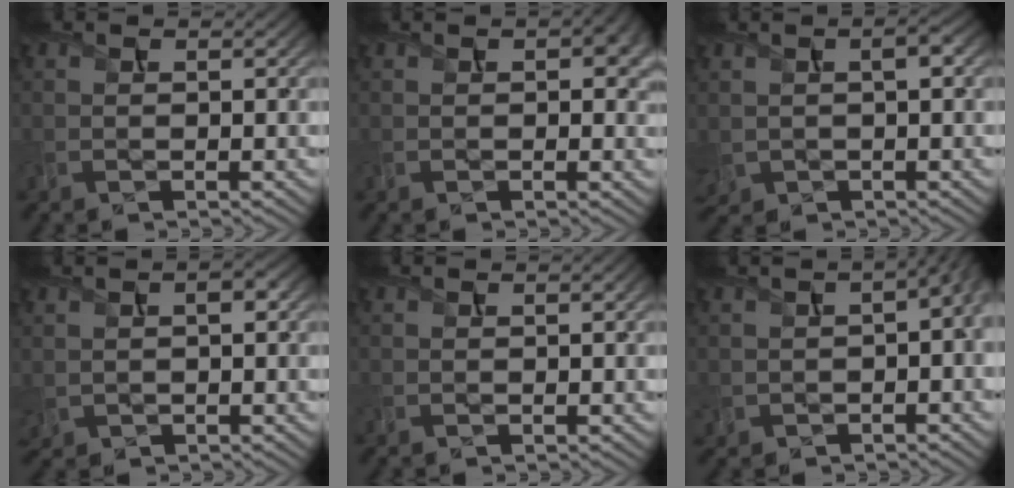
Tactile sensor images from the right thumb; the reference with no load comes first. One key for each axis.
{"total": 4.8, "fx": 0.9, "fy": 2.6, "fz": 4.0, "tx": -0.055, "ty": -0.003, "tz": 0.016}
{"total": 3.8, "fx": 0.4, "fy": 2.4, "fz": 2.9, "tx": -0.073, "ty": -0.001, "tz": 0.008}
{"total": 3.3, "fx": 0.6, "fy": 2.2, "fz": 2.3, "tx": -0.054, "ty": -0.001, "tz": 0.014}
{"total": 0.0}
{"total": 6.3, "fx": -0.3, "fy": 3.6, "fz": 5.2, "tx": -0.077, "ty": -0.009, "tz": 0.001}